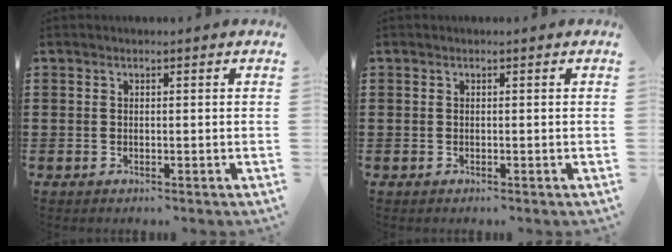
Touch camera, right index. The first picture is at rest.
{"total": 0.0}